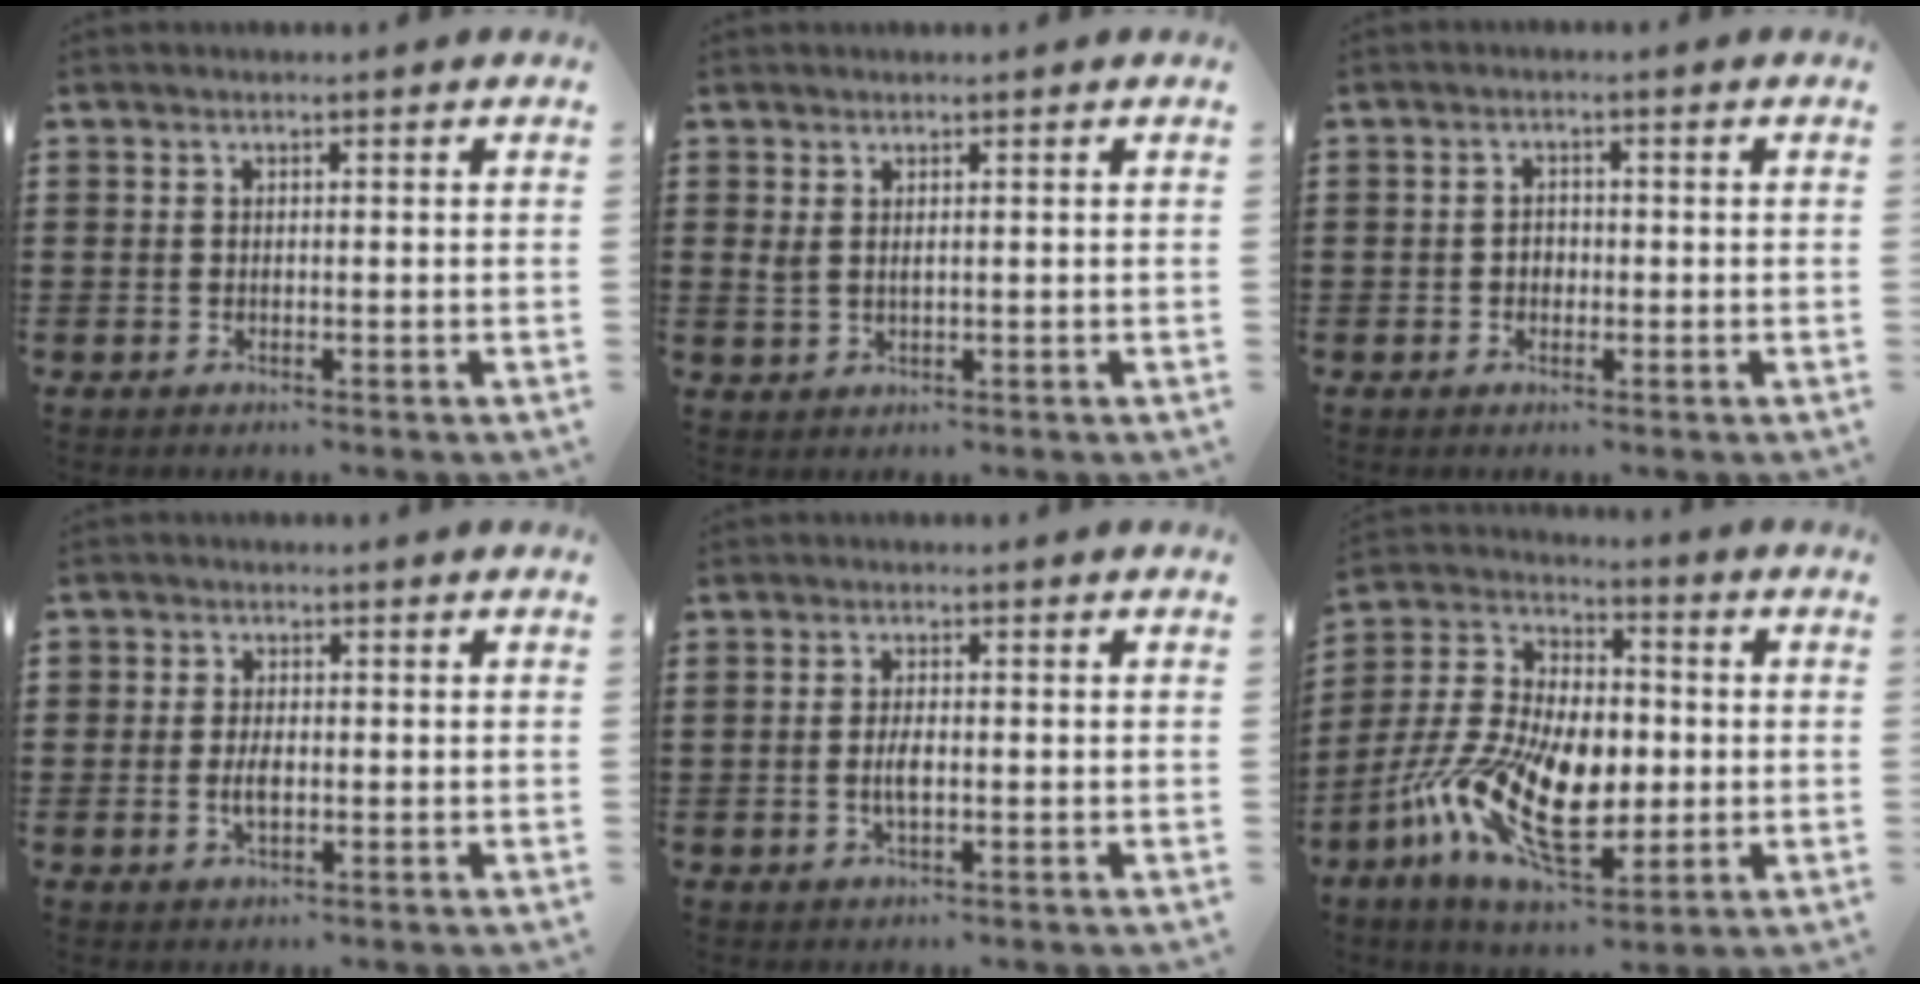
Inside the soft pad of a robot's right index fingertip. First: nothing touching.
{"total": 1.4, "force": [0.7, 0.5, 1.1], "torque": [-0.024, 0.003, 0.012]}
{"total": 1.5, "force": [-0.4, 1.2, 0.8], "torque": [-0.017, 0.003, -0.010]}
{"total": 2.2, "force": [-0.4, 1.4, 1.6], "torque": [-0.031, -0.001, -0.005]}
{"total": 2.8, "force": [-0.3, 0.9, 2.6], "torque": [-0.057, -0.006, -0.006]}
{"total": 15.0, "force": [-3.4, 8.0, 12.2], "torque": [-0.292, -0.006, -0.066]}